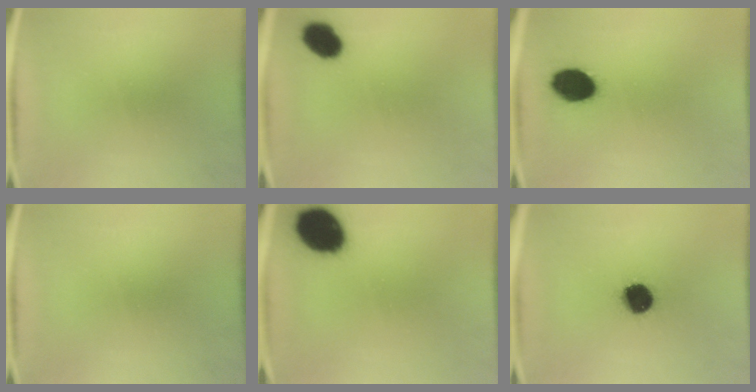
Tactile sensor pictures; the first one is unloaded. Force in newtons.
{"total": 7.0}
{"total": 9.6}
{"total": 0.0}
{"total": 14.6}
{"total": 10.6}